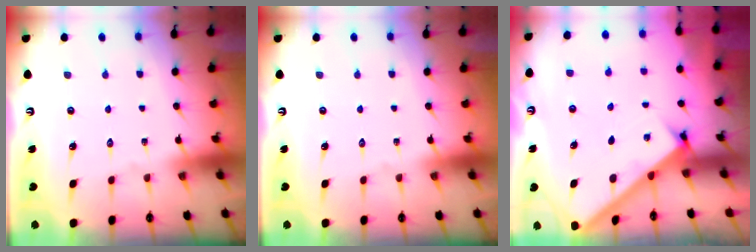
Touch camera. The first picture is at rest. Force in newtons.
{"total": 0.0}
{"total": 2.4, "press": 2.4, "slide": 0.3}